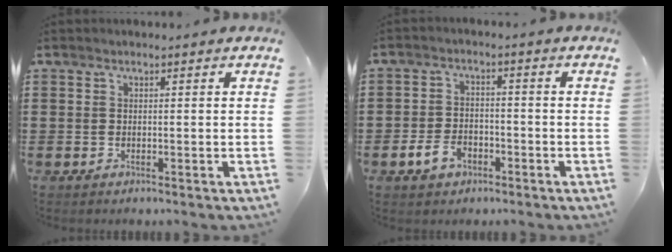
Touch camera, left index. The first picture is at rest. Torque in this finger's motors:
{"motor_torque": [0.23, 0.22, 0.29, 0.05]}